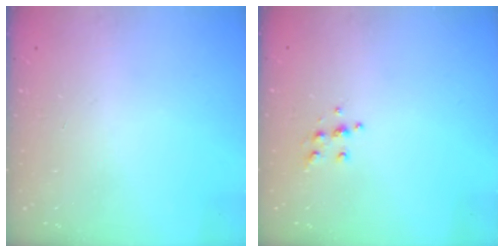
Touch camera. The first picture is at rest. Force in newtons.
{"total": 5.1, "press": 5.1, "slide": 0.5}